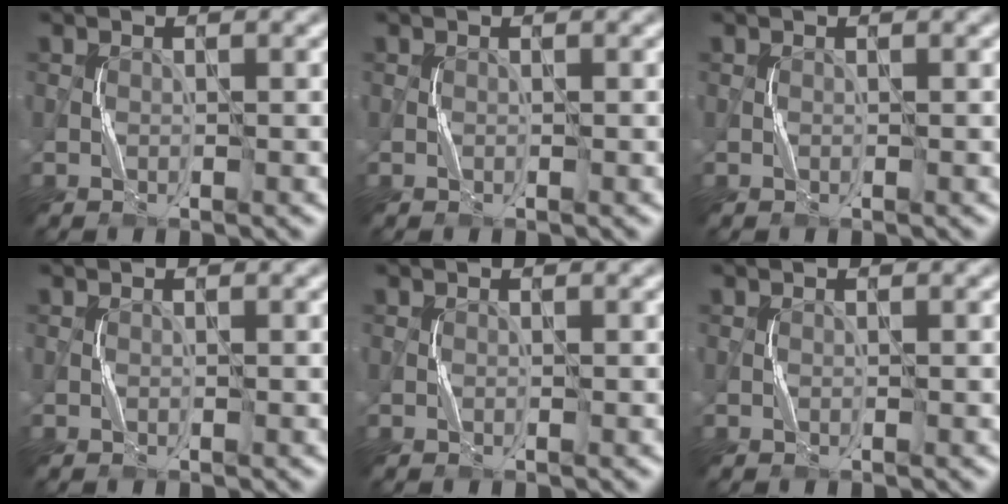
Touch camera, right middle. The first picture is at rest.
{"total": 0.0}
{"total": 0.0}
{"total": 0.0}
{"total": 0.0}
{"total": 0.0}